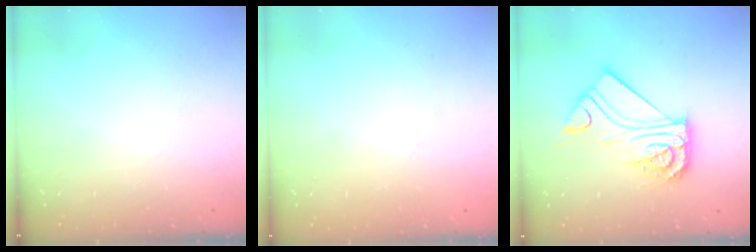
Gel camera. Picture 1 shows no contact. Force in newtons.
{"total": 0.0}
{"total": 13.6, "press": 13.6, "slide": 0.7}